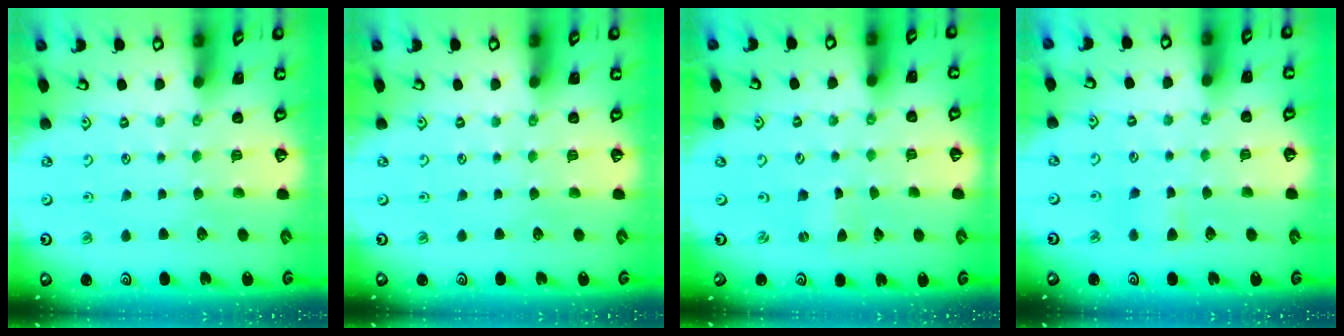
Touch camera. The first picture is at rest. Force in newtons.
{"total": 0.0}
{"total": 0.0}
{"total": 4.4, "press": 4.3, "slide": 0.7}